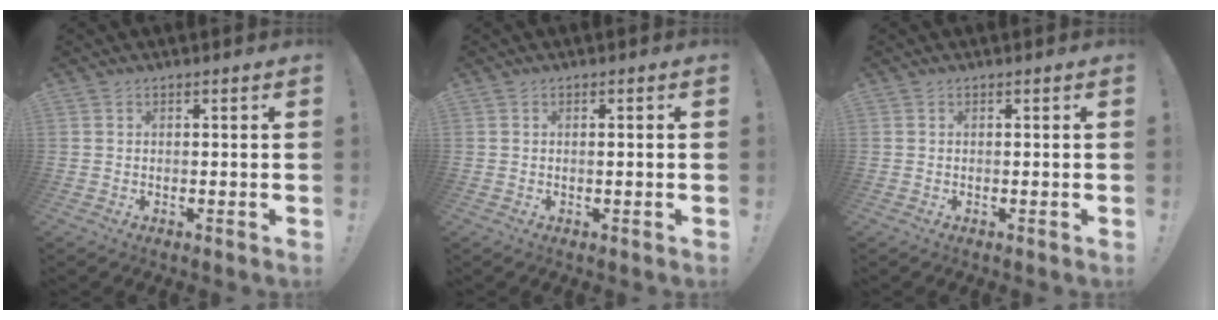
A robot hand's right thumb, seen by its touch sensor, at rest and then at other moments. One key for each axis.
{"total": 1.1, "fx": -0.2, "fy": -0.2, "fz": 1.1, "tx": -0.019, "ty": 0.001, "tz": -0.006}
{"total": 0.0}